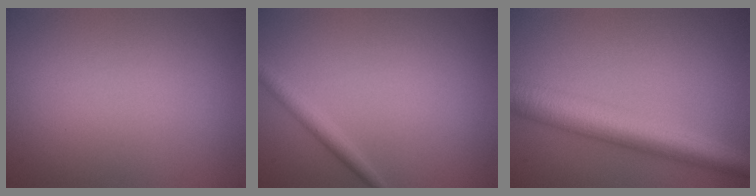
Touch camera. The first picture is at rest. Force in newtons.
{"total": 1.5, "press": 1.5, "slide": 0.1}
{"total": 7.1, "press": 7.1, "slide": 0.1}